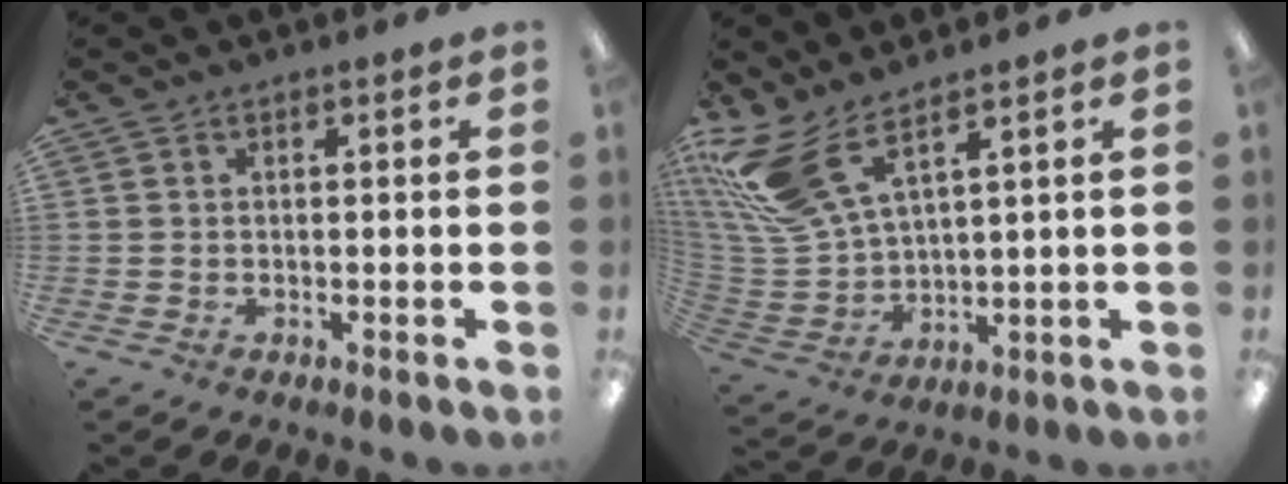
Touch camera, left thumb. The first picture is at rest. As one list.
[{"total": 13.6, "force": [8.8, 6.0, 8.4], "torque": [-0.202, -0.036, 0.169]}]